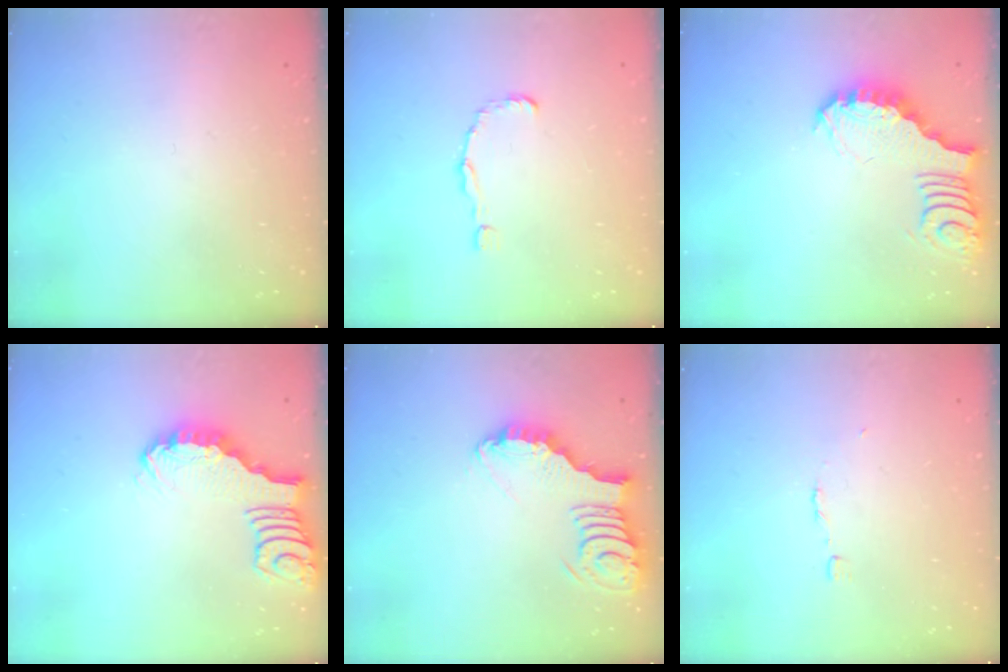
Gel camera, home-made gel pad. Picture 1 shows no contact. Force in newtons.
{"total": 1.5, "press": 1.5, "slide": 0.0}
{"total": 3.7, "press": 3.7, "slide": 0.6}
{"total": 2.8, "press": 2.7, "slide": 0.4}
{"total": 4.5, "press": 4.5, "slide": 0.7}
{"total": 2.7, "press": 2.7, "slide": 0.2}